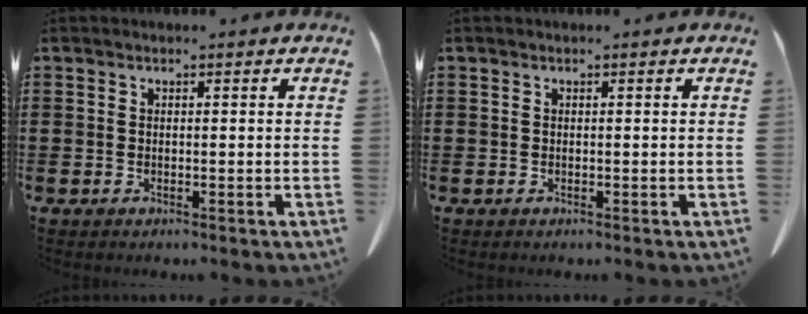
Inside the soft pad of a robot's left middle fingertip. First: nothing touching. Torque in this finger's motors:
{"motor_torque": [-0.01, 0.00, 0.00, -0.01]}